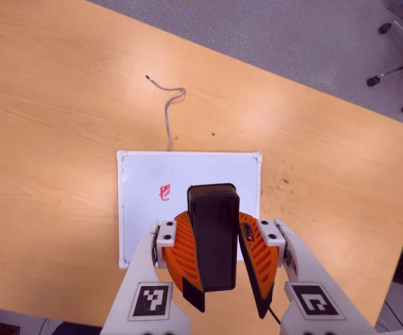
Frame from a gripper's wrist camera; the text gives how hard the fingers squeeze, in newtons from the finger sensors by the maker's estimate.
{"total": 11.0, "left": 10.6, "right": 11.4}